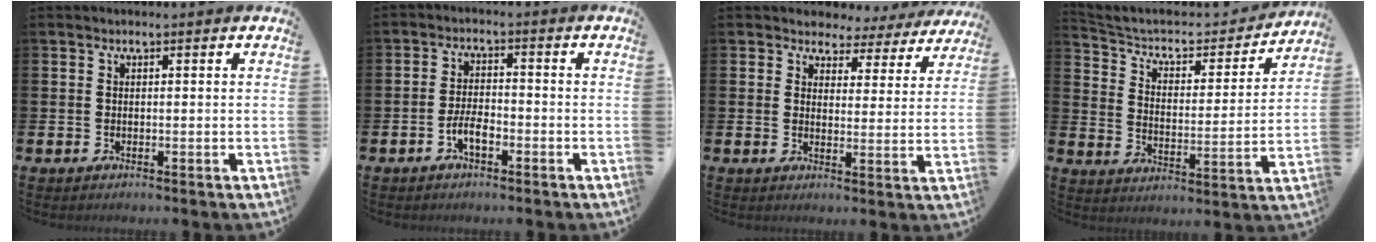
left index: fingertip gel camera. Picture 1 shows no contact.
{"total": 3.2, "force": [-1.6, 1.3, 2.5], "torque": [-0.058, 0.006, -0.031]}
{"total": 3.2, "force": [2.8, 1.7, -0.1], "torque": [-0.018, -0.025, 0.043]}
{"total": 6.0, "force": [5.2, 2.5, 1.6], "torque": [-0.061, -0.040, 0.082]}